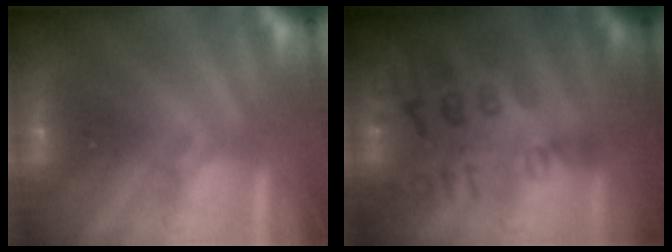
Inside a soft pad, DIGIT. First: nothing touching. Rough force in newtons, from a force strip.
{"total": 2.9}